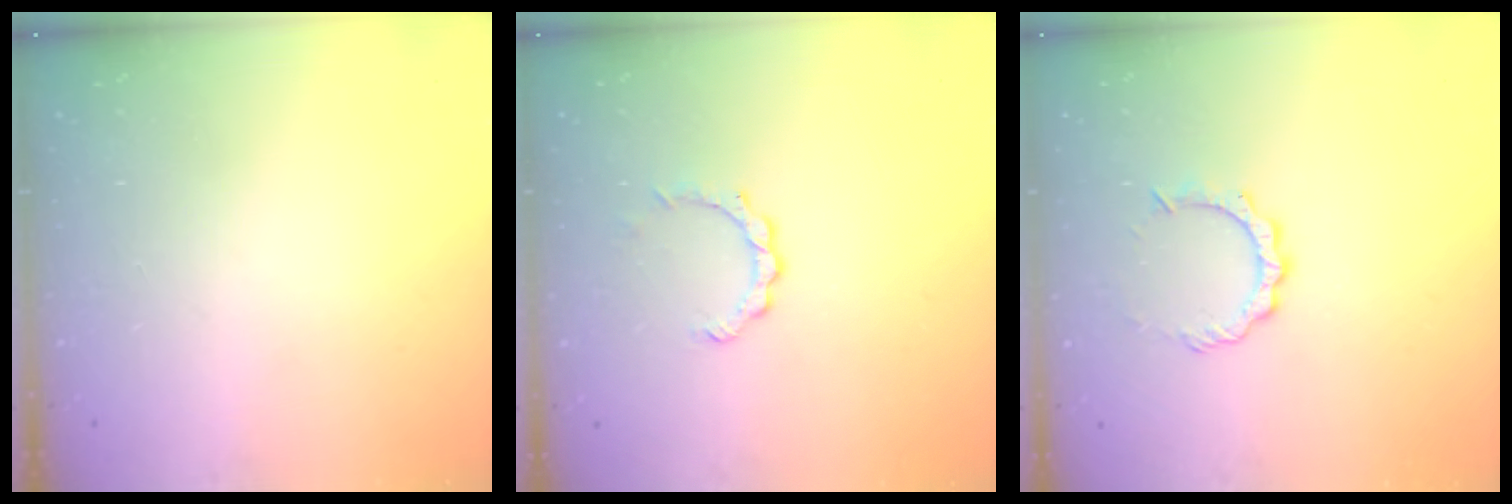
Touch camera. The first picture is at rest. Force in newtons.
{"total": 4.1, "press": 4.1, "slide": 0.3}
{"total": 5.5, "press": 5.5, "slide": 0.3}